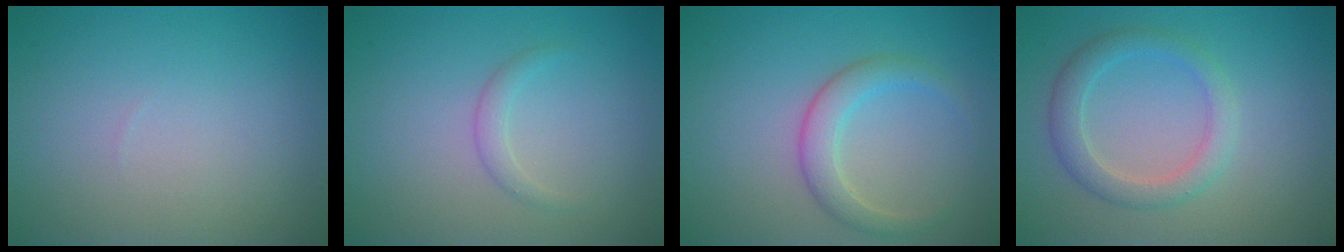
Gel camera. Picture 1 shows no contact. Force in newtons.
{"total": 1.2, "press": 1.2, "slide": 0.0}
{"total": 2.7, "press": 2.7, "slide": 0.2}
{"total": 2.9, "press": 2.9, "slide": 0.2}